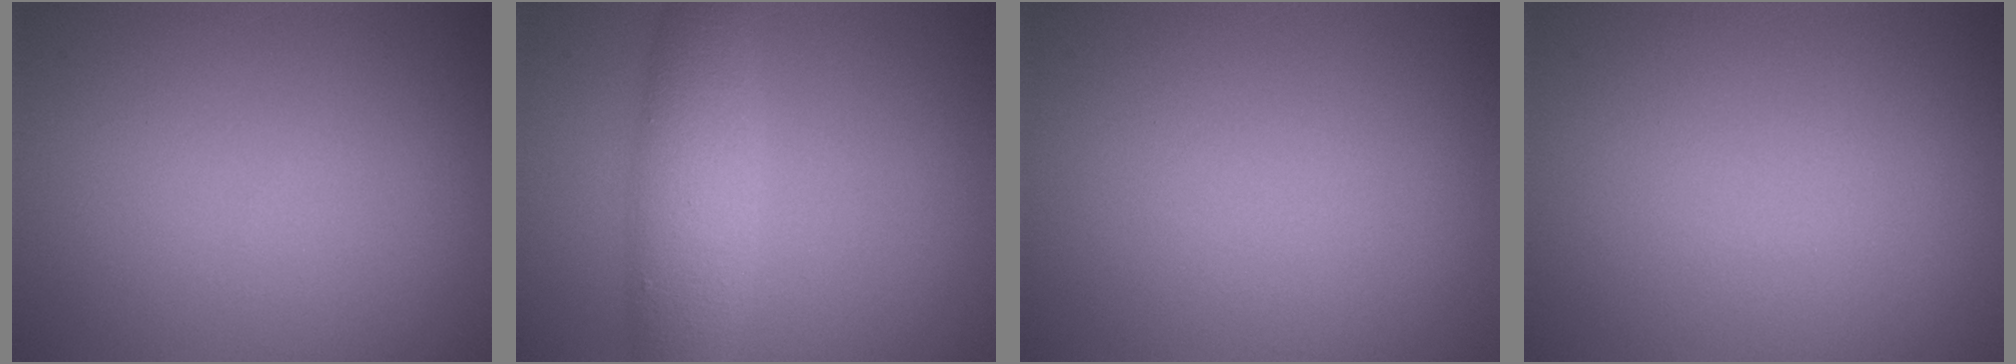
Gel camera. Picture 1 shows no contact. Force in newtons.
{"total": 4.3, "press": 4.3, "slide": 0.1}
{"total": 0.0}
{"total": 0.0}